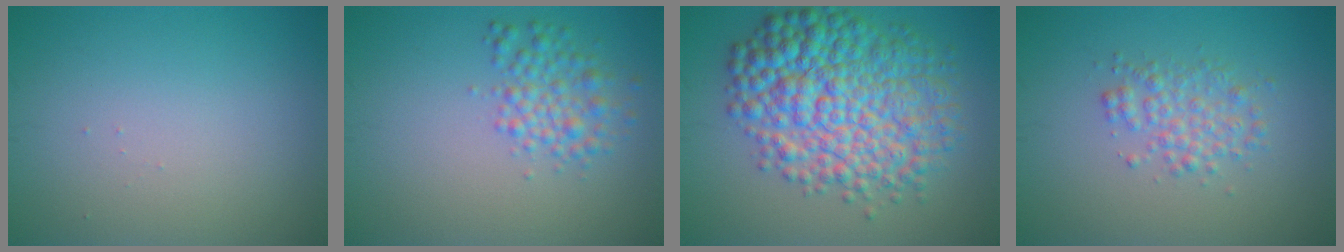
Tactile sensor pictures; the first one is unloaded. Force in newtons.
{"total": 2.9, "press": 2.9, "slide": 0.0}
{"total": 10.1, "press": 10.1, "slide": 0.1}
{"total": 2.6, "press": 2.6, "slide": 0.0}